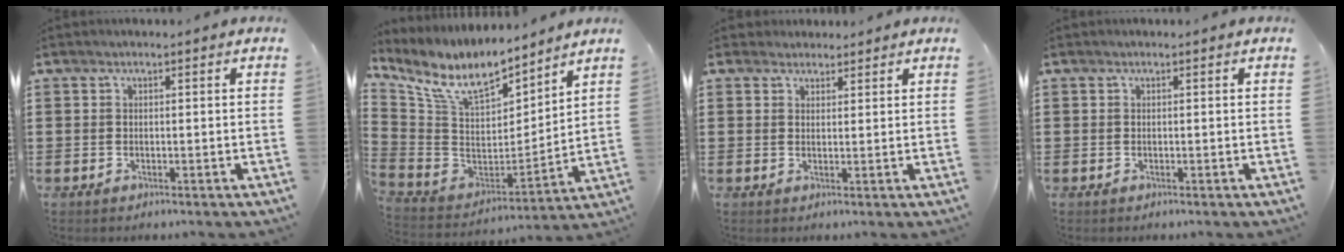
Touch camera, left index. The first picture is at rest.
{"total": 10.9, "force": [8.5, 3.8, 5.7], "torque": [-0.150, -0.049, 0.151]}
{"total": 2.2, "force": [2.0, 1.0, 0.0], "torque": [-0.006, 0.006, 0.039]}
{"total": 0.0}